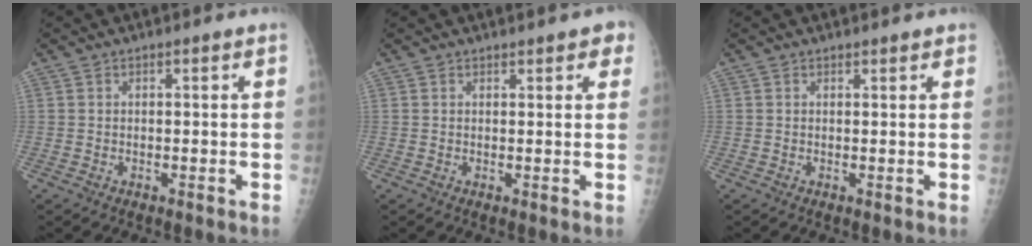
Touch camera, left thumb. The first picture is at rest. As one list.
[{"total": 3.2, "force": [2.2, 1.4, 1.9], "torque": [-0.001, -0.005, 0.025]}, {"total": 1.5, "force": [1.3, 0.6, 0.5], "torque": [0.005, -0.002, 0.013]}]